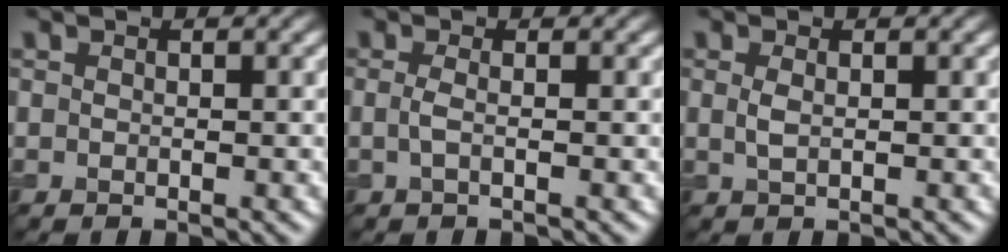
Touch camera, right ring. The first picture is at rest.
{"total": 1.2, "force": [-0.1, 0.4, 1.2], "torque": [-0.025, -0.004, -0.005]}
{"total": 1.0, "force": [0.2, 0.4, 0.9], "torque": [-0.022, -0.001, 0.004]}